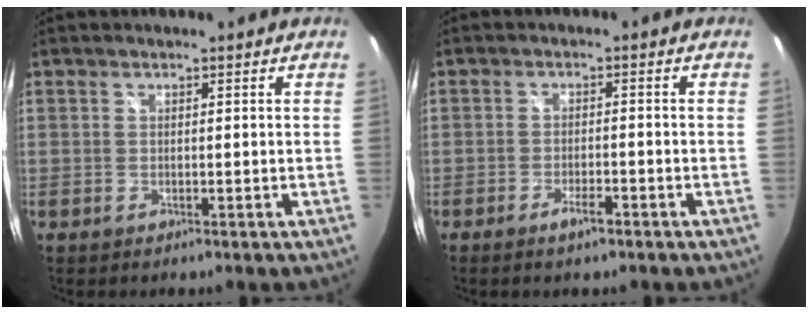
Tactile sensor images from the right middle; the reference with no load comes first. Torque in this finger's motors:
{"motor_torque": [1.05, -1.09, 0.12, 0.02]}